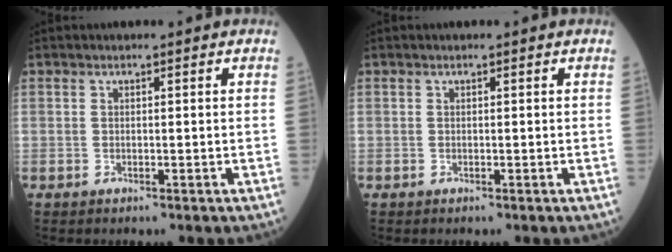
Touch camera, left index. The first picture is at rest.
{"total": 0.0}